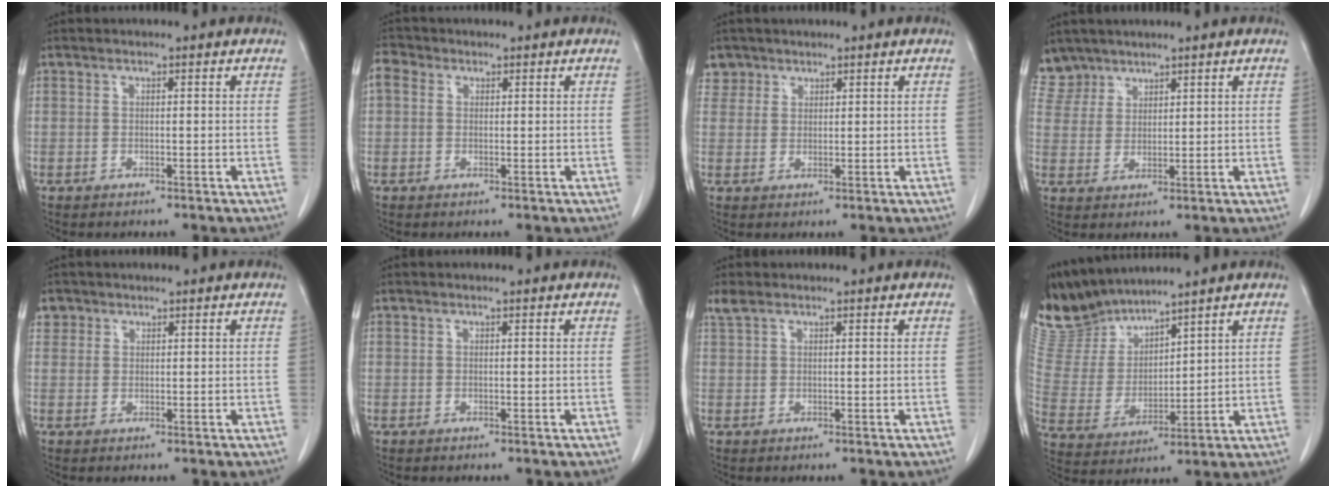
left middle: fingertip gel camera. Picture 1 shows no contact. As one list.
[{"total": 2.6, "force": [0.9, 2.1, 1.3], "torque": [-0.035, 0.017, 0.014]}, {"total": 2.9, "force": [2.0, 2.1, -0.4], "torque": [0.016, 0.004, 0.033]}, {"total": 5.2, "force": [4.5, 2.7, -0.5], "torque": [0.016, 0.003, 0.092]}, {"total": 2.1, "force": [1.1, 1.8, 0.1], "torque": [0.009, 0.006, 0.015]}, {"total": 0.0}, {"total": 1.5, "force": [1.2, 0.6, 0.7], "torque": [-0.023, 0.018, 0.030]}, {"total": 10.2, "force": [10.0, 1.5, 1.2], "torque": [-0.047, 0.001, 0.225]}]